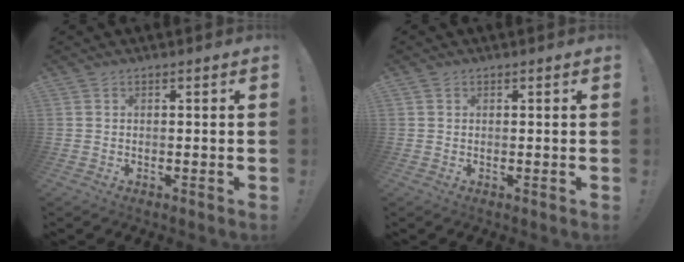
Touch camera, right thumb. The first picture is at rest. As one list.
[{"total": 0.5, "force": [0.3, 0.4, -0.1], "torque": [0.008, -0.002, 0.005]}]